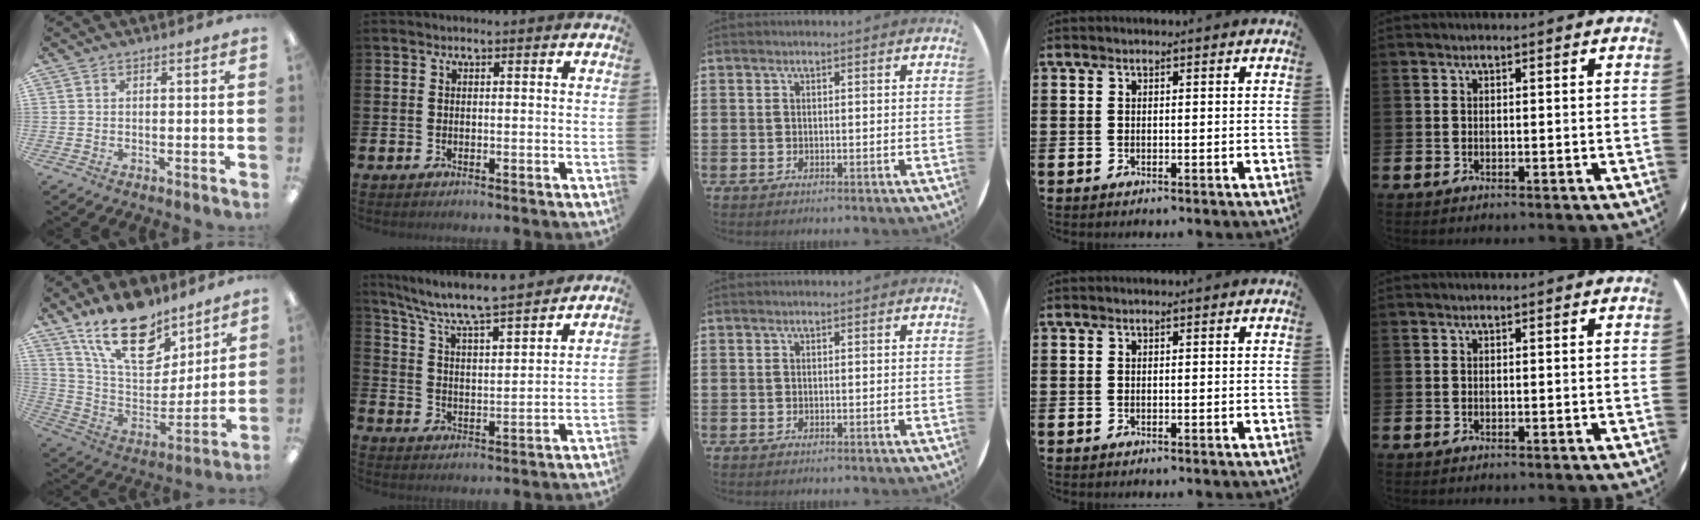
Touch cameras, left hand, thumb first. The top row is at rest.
{"thumb": {"total": 21.1, "force": [14.8, 10.1, 11.2], "torque": [-0.195, -0.087, 0.266]}, "index": {"total": 7.9, "force": [7.3, 0.5, 2.8], "torque": [-0.089, -0.056, 0.126]}}